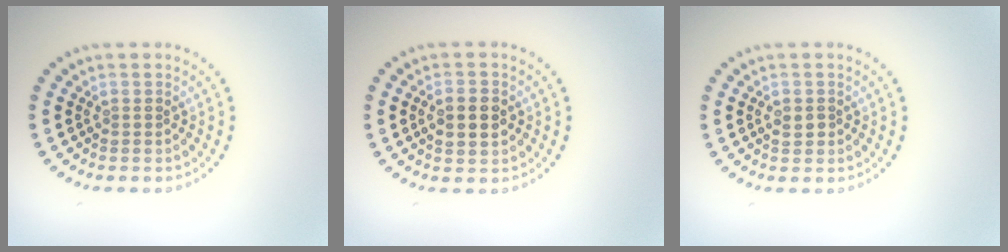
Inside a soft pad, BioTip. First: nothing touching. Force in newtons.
{"total": 3.0, "press": 3.0, "slide": 0.1}
{"total": 1.1, "press": 1.1, "slide": 0.2}